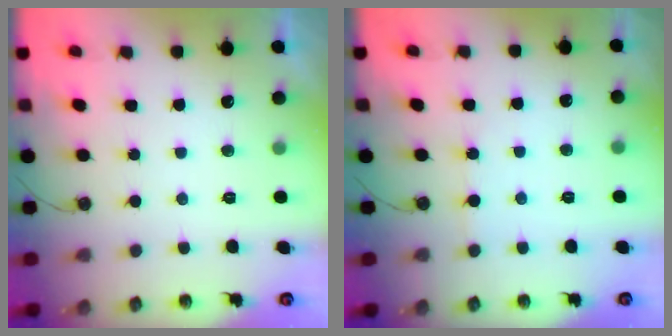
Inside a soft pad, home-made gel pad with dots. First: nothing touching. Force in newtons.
{"total": 2.4, "press": 2.4, "slide": 0.3}